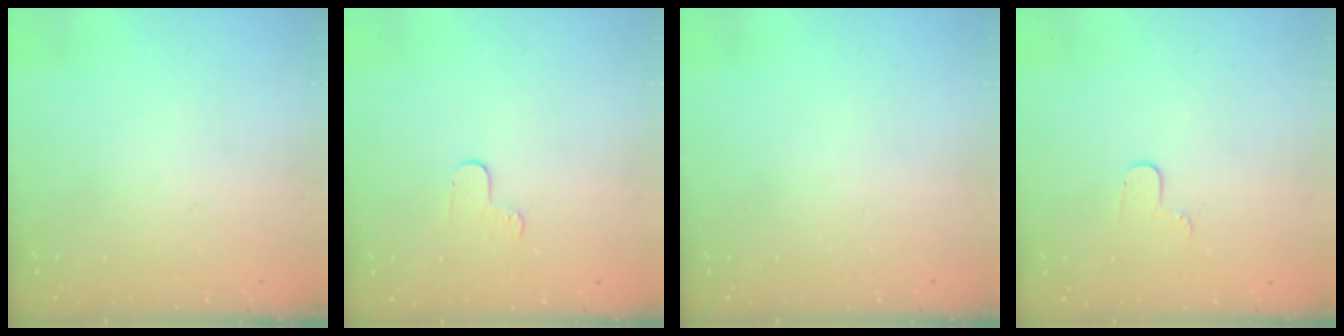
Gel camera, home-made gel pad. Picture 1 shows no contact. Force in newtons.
{"total": 4.1, "press": 4.0, "slide": 0.4}
{"total": 0.0}
{"total": 4.0, "press": 3.9, "slide": 0.3}